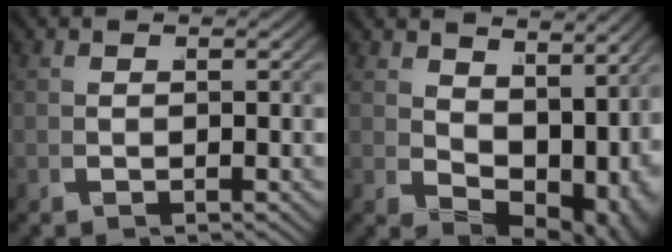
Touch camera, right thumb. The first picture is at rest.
{"total": 8.1, "force": [1.0, 4.6, 6.6], "torque": [-0.108, -0.031, 0.034]}